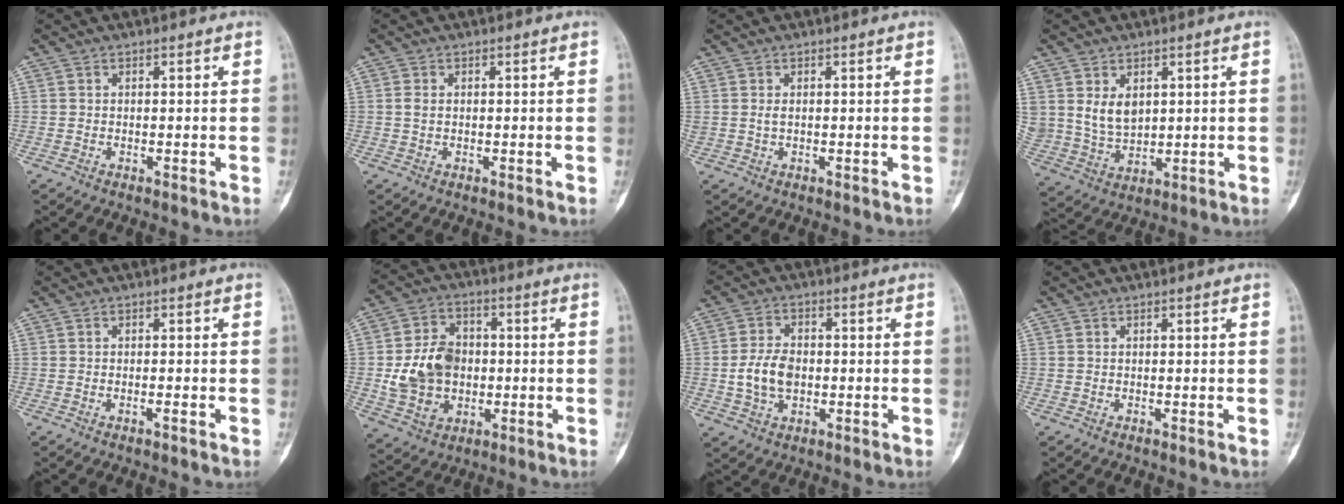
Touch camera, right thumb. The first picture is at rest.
{"total": 1.2, "force": [0.1, 0.8, 0.9], "torque": [-0.014, 0.001, 0.000]}
{"total": 1.0, "force": [0.2, 0.6, 0.8], "torque": [-0.012, 0.001, 0.006]}
{"total": 7.0, "force": [2.3, 4.9, 4.4], "torque": [-0.061, -0.014, 0.060]}
{"total": 0.9, "force": [-0.4, 0.1, 0.7], "torque": [-0.017, 0.004, -0.006]}
{"total": 13.3, "force": [-0.7, 10.4, 8.2], "torque": [-0.119, 0.014, -0.007]}
{"total": 7.4, "force": [-0.7, 5.1, 5.4], "torque": [-0.097, 0.007, -0.014]}
{"total": 0.0}